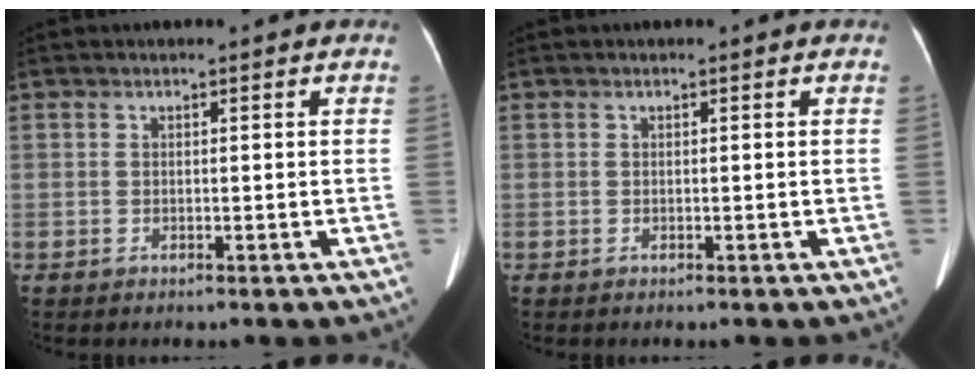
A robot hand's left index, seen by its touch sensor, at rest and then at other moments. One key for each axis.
{"total": 0.0}